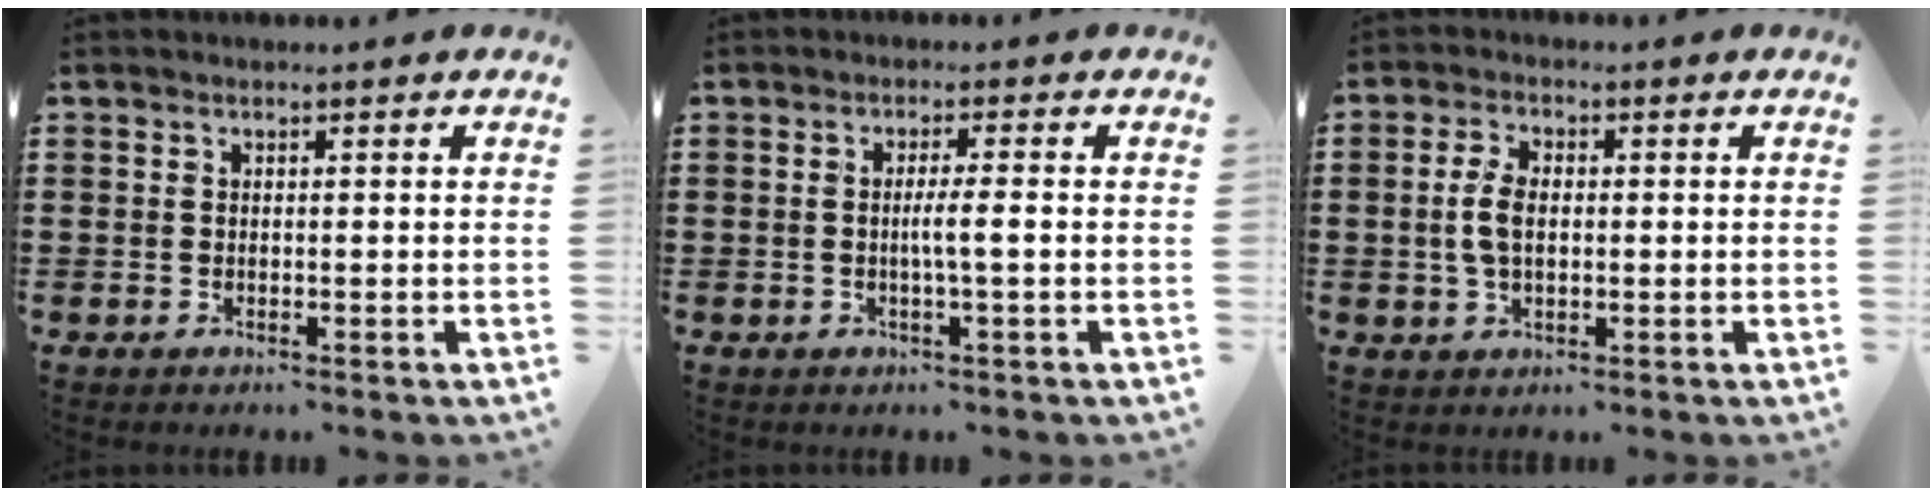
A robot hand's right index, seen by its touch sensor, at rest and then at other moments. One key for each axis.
{"total": 3.0, "fx": -0.4, "fy": -0.1, "fz": 2.9, "tx": -0.051, "ty": -0.007, "tz": -0.010}
{"total": 4.9, "fx": 0.2, "fy": 2.6, "fz": 4.2, "tx": -0.099, "ty": 0.003, "tz": -0.003}